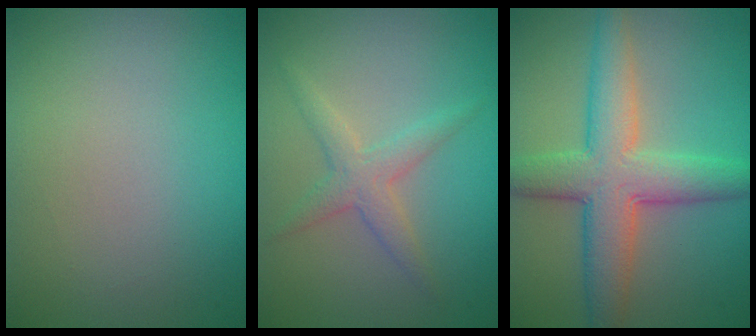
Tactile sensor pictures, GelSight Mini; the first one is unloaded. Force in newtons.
{"total": 2.3, "press": 2.3, "slide": 0.1}
{"total": 6.8, "press": 6.8, "slide": 0.1}